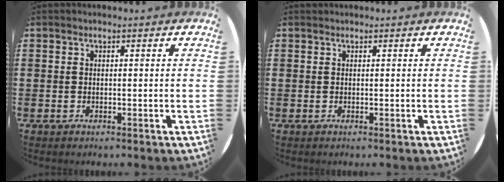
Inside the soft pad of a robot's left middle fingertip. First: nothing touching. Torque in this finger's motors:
{"motor_torque": [-0.26, -0.21, 0.07, 0.02]}